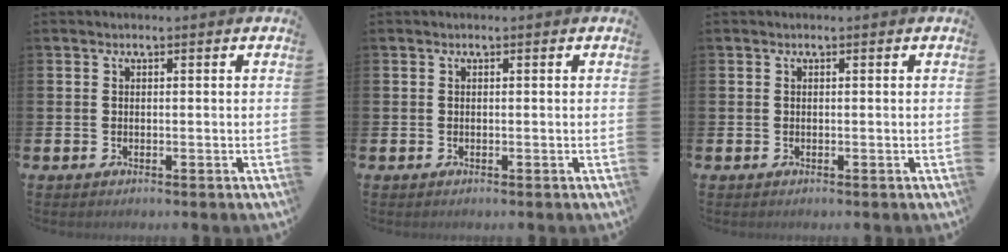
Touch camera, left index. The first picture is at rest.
{"total": 0.0}
{"total": 0.0}